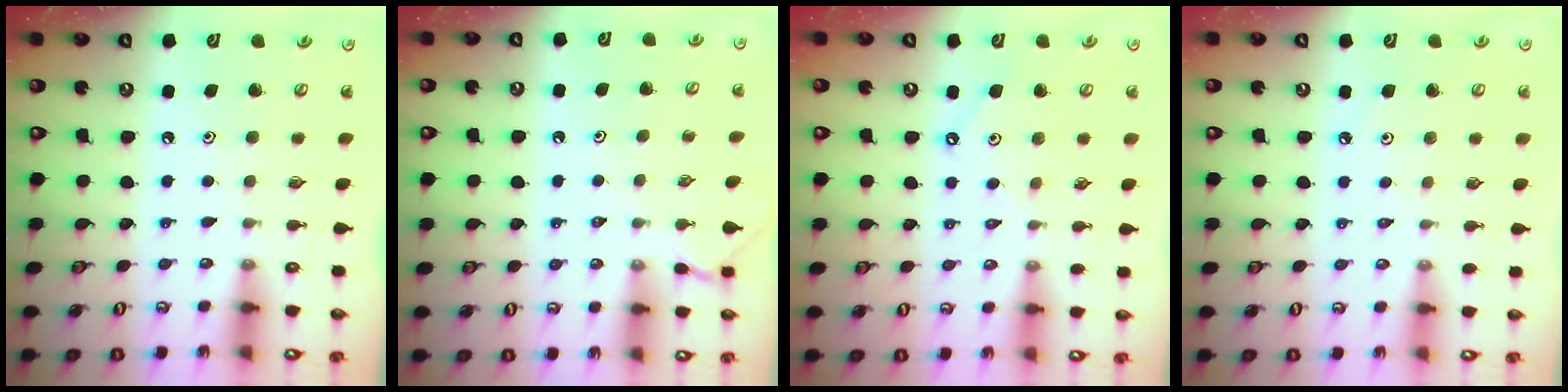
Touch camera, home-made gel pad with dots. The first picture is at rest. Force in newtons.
{"total": 1.4, "press": 1.4, "slide": 0.2}
{"total": 2.8, "press": 2.8, "slide": 0.4}
{"total": 0.8, "press": 0.7, "slide": 0.3}